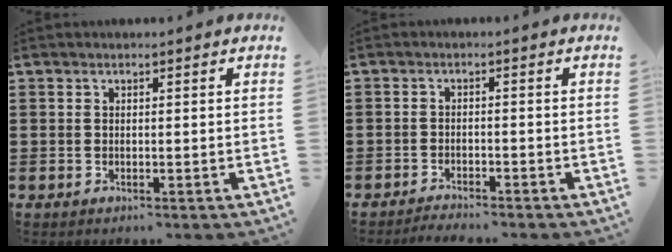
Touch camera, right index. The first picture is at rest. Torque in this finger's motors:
{"motor_torque": [1.15, 0.98, -0.02, -0.02]}